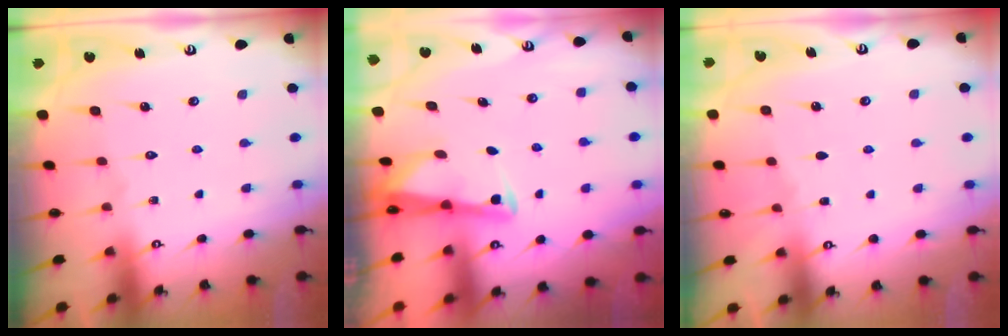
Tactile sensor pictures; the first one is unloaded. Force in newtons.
{"total": 2.9, "press": 2.9, "slide": 0.2}
{"total": 0.5, "press": 0.5, "slide": 0.1}